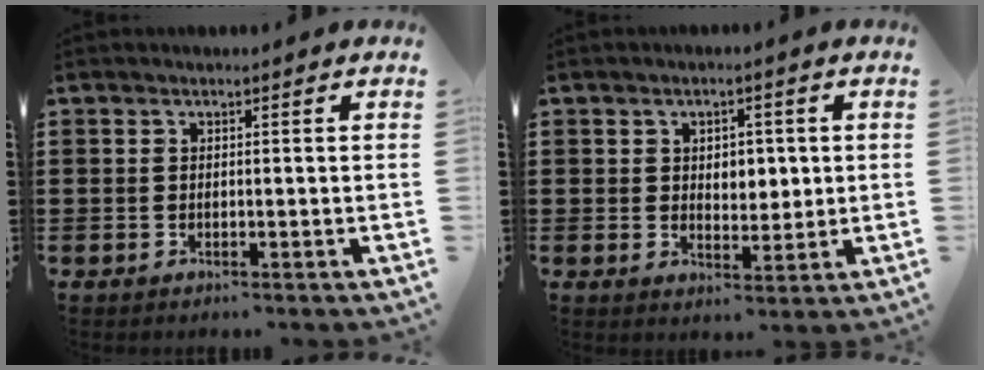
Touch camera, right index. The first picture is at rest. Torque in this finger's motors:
{"motor_torque": [1.06, 0.05, 0.42, 0.08]}